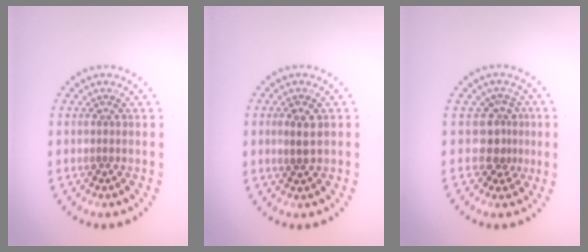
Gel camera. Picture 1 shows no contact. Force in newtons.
{"total": 1.9, "press": 1.8, "slide": 0.5}
{"total": 2.6, "press": 1.9, "slide": 1.8}